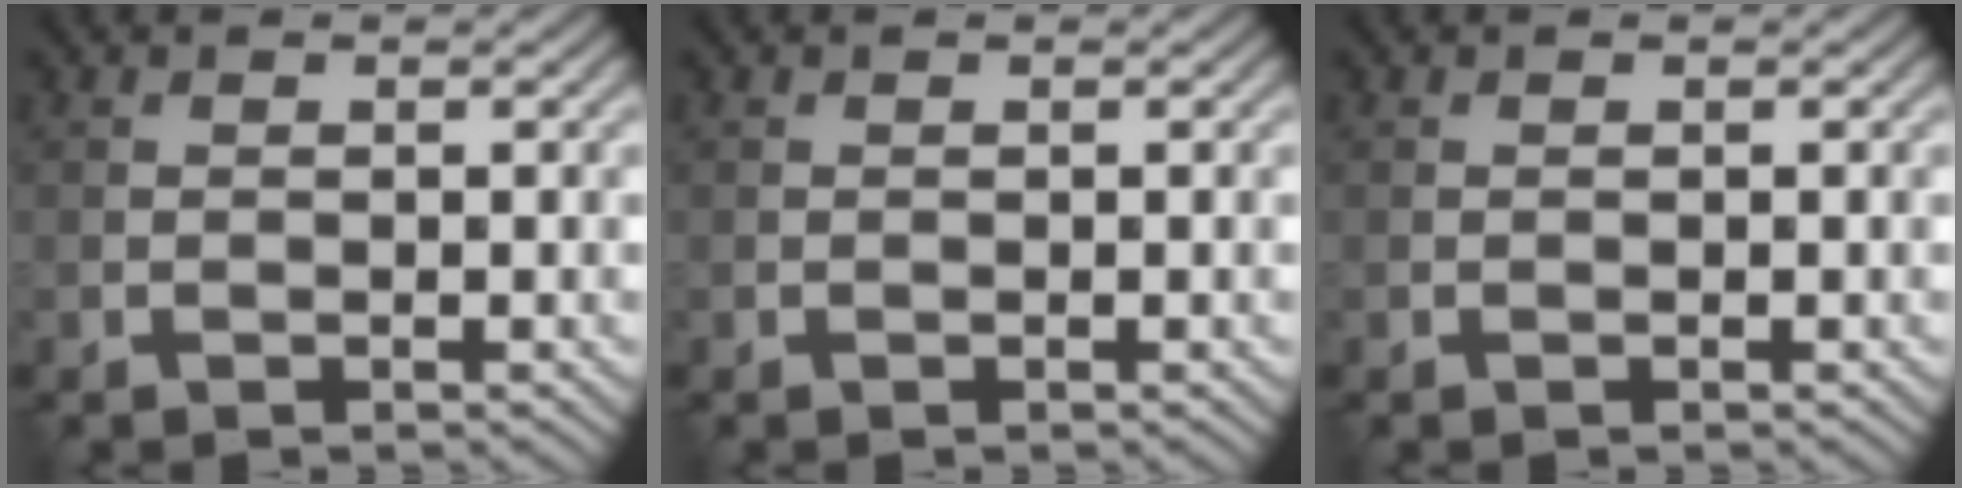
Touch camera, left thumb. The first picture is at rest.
{"total": 0.0}
{"total": 0.0}